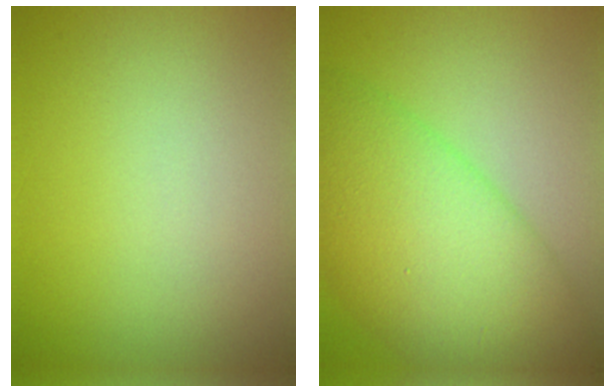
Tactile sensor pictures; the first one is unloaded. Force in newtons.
{"total": 11.5, "press": 11.5, "slide": 0.3}